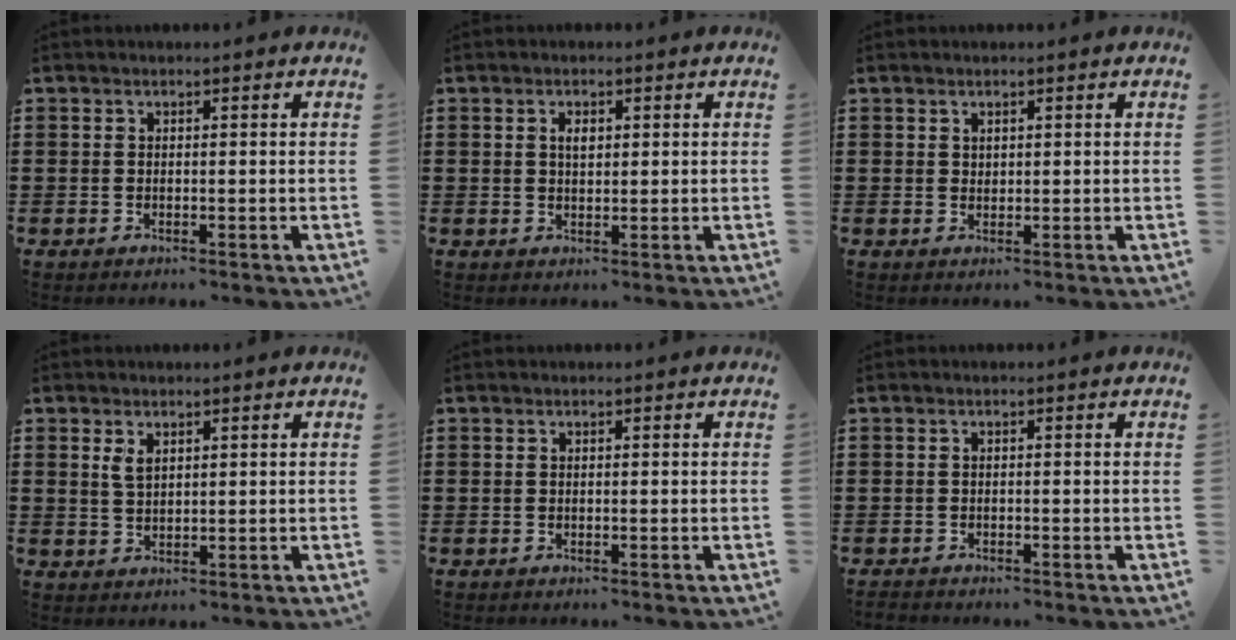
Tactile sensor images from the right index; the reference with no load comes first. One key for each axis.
{"total": 1.9, "fx": 0.5, "fy": 1.0, "fz": 1.5, "tx": -0.024, "ty": 0.003, "tz": 0.006}
{"total": 1.0, "fx": 0.8, "fy": 0.6, "fz": 0.2, "tx": -0.005, "ty": 0.002, "tz": 0.015}
{"total": 2.2, "fx": 1.1, "fy": 1.1, "fz": 1.5, "tx": -0.034, "ty": 0.002, "tz": 0.021}
{"total": 0.0}
{"total": 0.8, "fx": -0.8, "fy": 0.0, "fz": 0.0, "tx": -0.004, "ty": -0.002, "tz": -0.015}